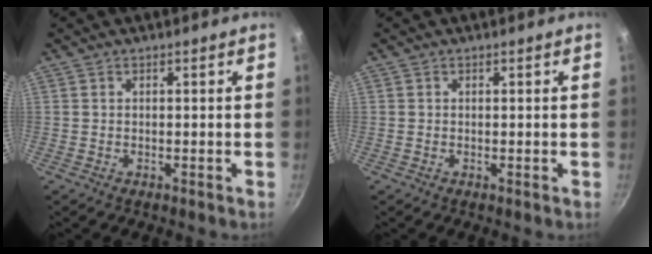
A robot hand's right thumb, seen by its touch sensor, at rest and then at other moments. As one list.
[{"total": 0.0}]